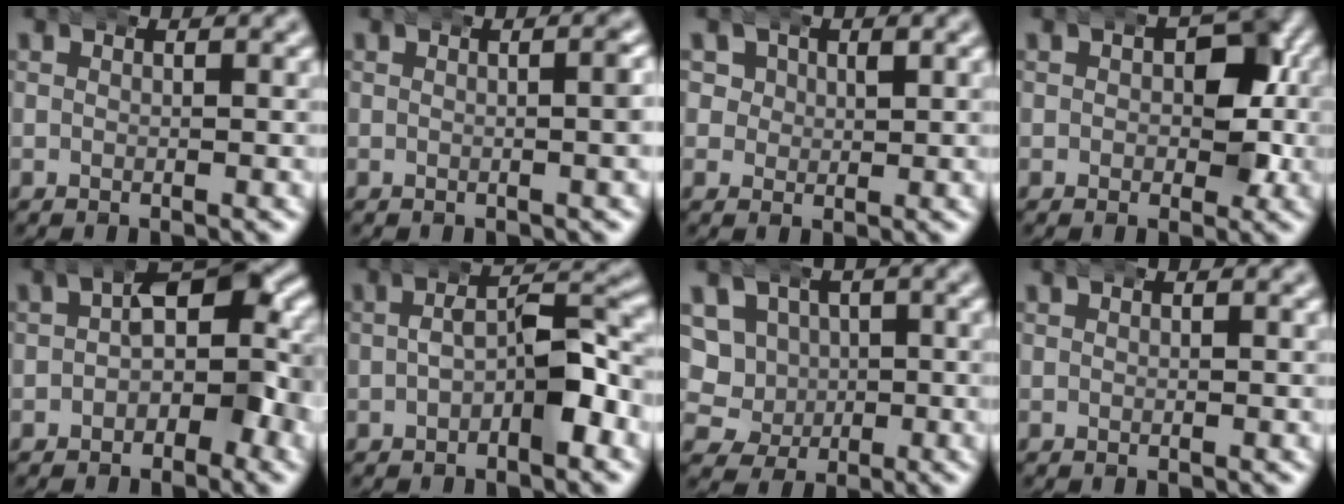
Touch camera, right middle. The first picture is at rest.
{"total": 2.4, "force": [0.4, 0.7, 2.2], "torque": [-0.023, 0.011, 0.001]}
{"total": 4.3, "force": [1.8, 3.5, 1.7], "torque": [-0.041, 0.000, 0.029]}
{"total": 4.2, "force": [0.1, 2.9, 3.1], "torque": [-0.039, -0.005, -0.002]}
{"total": 8.1, "force": [0.8, 4.5, 6.7], "torque": [-0.079, 0.003, 0.009]}
{"total": 5.1, "force": [-0.3, 2.4, 4.5], "torque": [-0.056, 0.012, -0.013]}
{"total": 9.3, "force": [-0.2, 8.7, 3.2], "torque": [-0.084, -0.028, -0.006]}
{"total": 0.0}